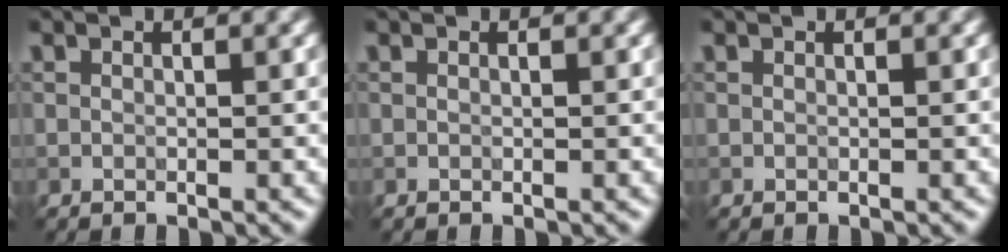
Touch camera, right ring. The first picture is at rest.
{"total": 0.0}
{"total": 0.0}